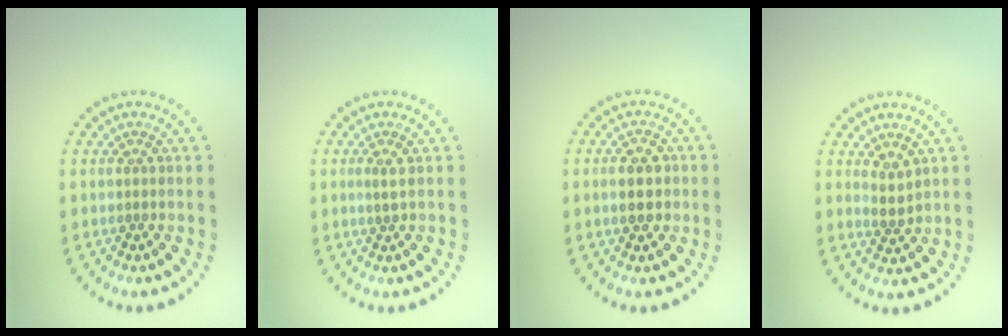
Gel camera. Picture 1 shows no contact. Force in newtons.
{"total": 0.9, "press": 0.8, "slide": 0.4}
{"total": 2.6, "press": 2.6, "slide": 0.2}
{"total": 1.8, "press": 1.4, "slide": 1.0}